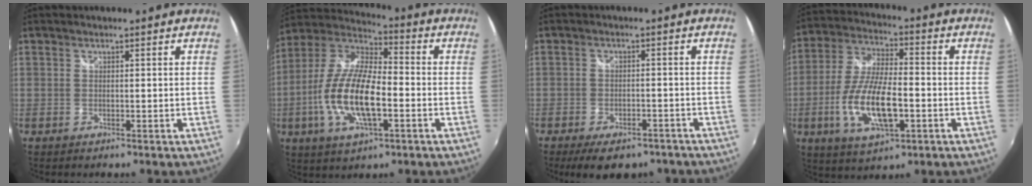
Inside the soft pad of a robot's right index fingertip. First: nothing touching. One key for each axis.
{"total": 16.5, "fx": -4.3, "fy": 6.1, "fz": 14.7, "tx": -0.301, "ty": -0.007, "tz": -0.085}
{"total": 11.0, "fx": -8.4, "fy": 4.5, "fz": 5.6, "tx": -0.119, "ty": -0.015, "tz": -0.114}
{"total": 14.4, "fx": -4.2, "fy": 5.4, "fz": 12.7, "tx": -0.265, "ty": -0.010, "tz": -0.075}